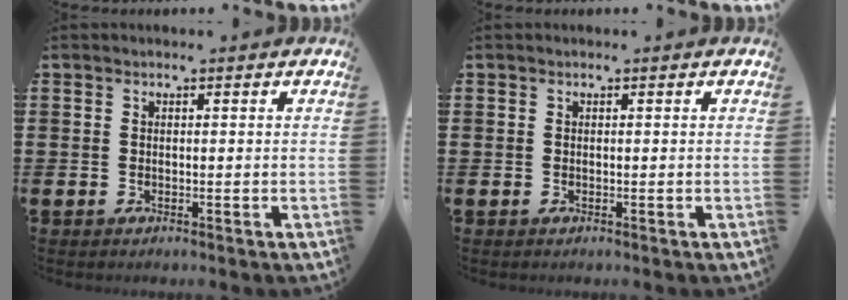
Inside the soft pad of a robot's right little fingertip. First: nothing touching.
{"total": 0.0}